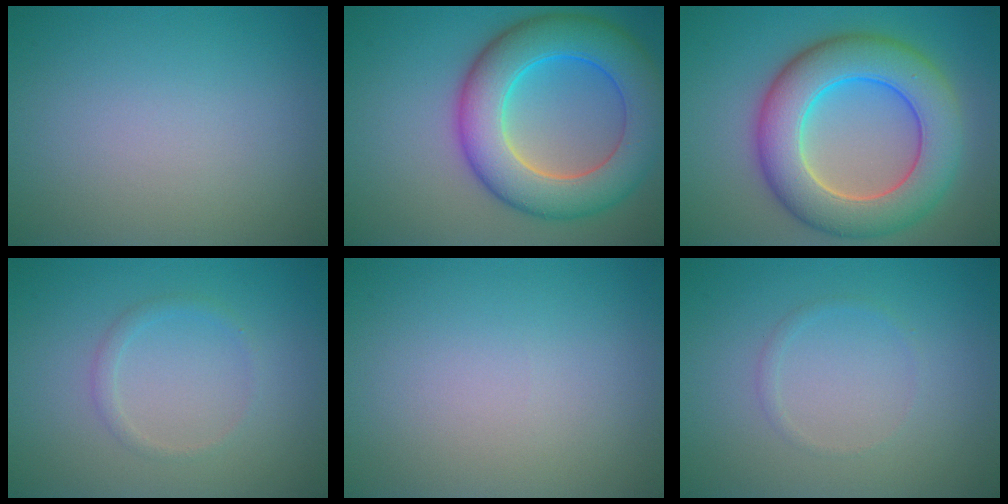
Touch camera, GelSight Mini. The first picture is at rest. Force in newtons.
{"total": 9.9, "press": 9.9, "slide": 0.2}
{"total": 9.8, "press": 9.8, "slide": 0.6}
{"total": 1.1, "press": 1.1, "slide": 0.0}
{"total": 0.0}
{"total": 0.7, "press": 0.7, "slide": 0.0}